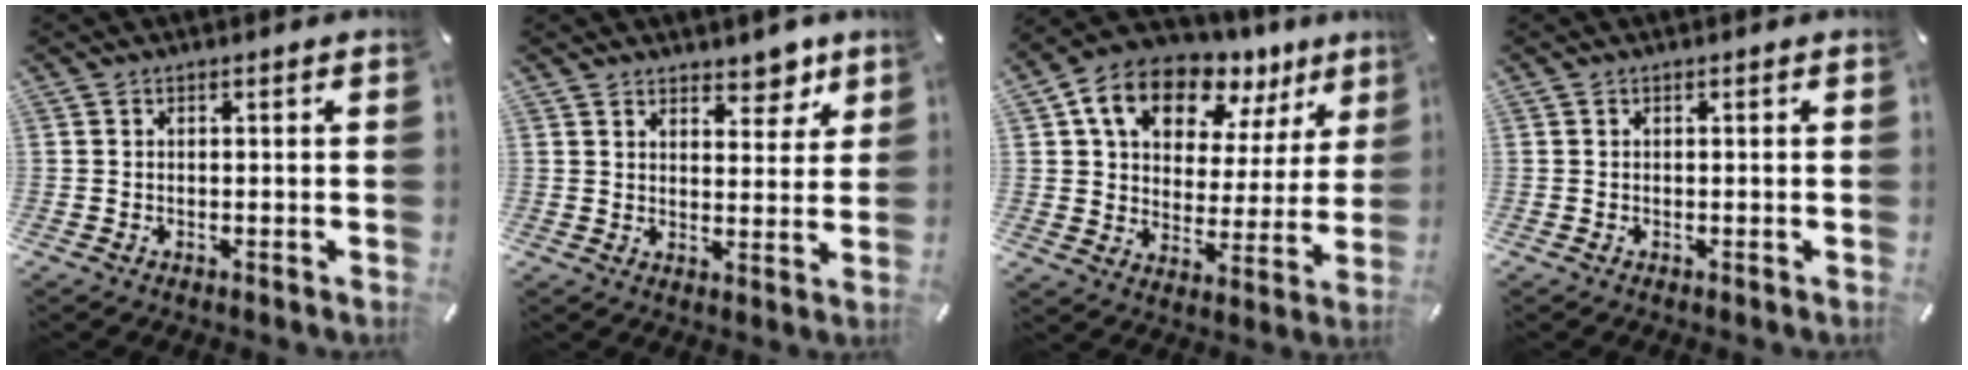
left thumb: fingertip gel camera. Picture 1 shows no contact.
{"total": 6.0, "force": [4.8, 3.3, 1.5], "torque": [0.002, -0.036, 0.080]}
{"total": 13.7, "force": [9.2, 8.6, 5.5], "torque": [-0.106, -0.061, 0.168]}
{"total": 0.0}